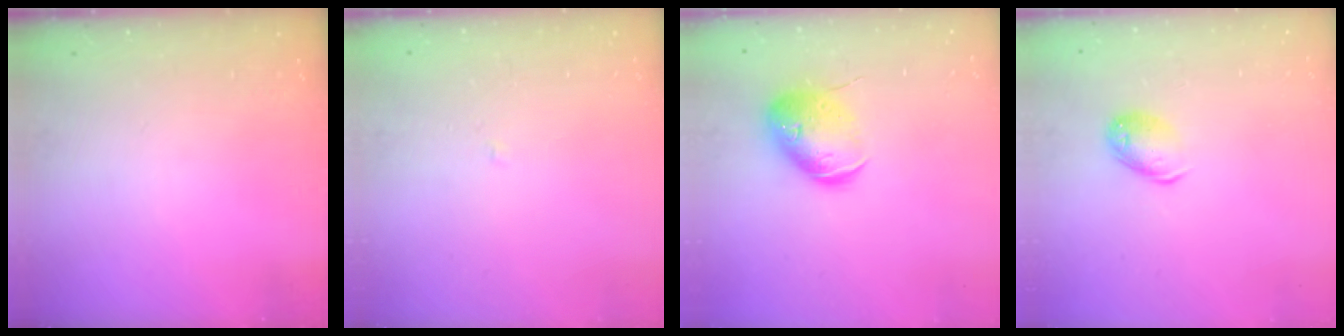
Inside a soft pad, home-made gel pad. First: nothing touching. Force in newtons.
{"total": 1.9, "press": 1.9, "slide": 0.3}
{"total": 14.9, "press": 14.7, "slide": 2.6}
{"total": 9.3, "press": 9.1, "slide": 1.6}